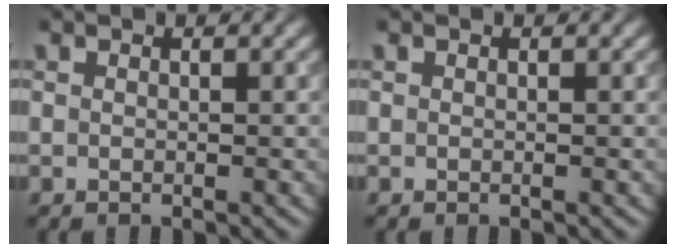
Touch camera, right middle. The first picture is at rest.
{"total": 0.0}